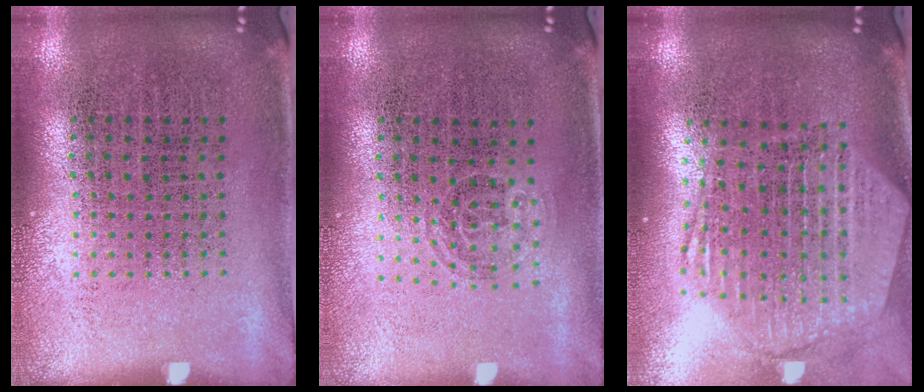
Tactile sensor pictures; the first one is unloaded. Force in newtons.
{"total": 0.7, "press": 0.5, "slide": 0.5}
{"total": 2.6, "press": 2.1, "slide": 1.5}